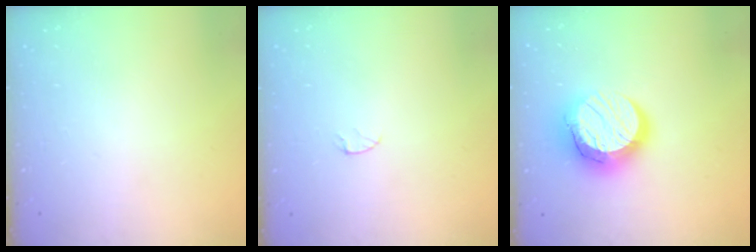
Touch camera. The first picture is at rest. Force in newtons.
{"total": 2.9, "press": 2.9, "slide": 0.3}
{"total": 14.5, "press": 14.5, "slide": 0.9}